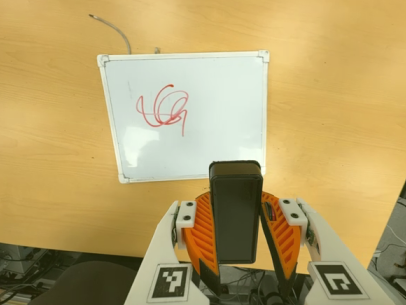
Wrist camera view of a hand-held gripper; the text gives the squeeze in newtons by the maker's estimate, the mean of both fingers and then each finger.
{"total": 7.8, "left": 7.1, "right": 8.4}